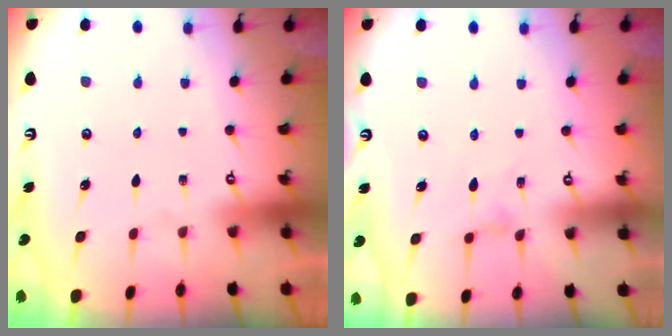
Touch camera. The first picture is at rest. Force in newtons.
{"total": 1.0, "press": 1.0, "slide": 0.3}